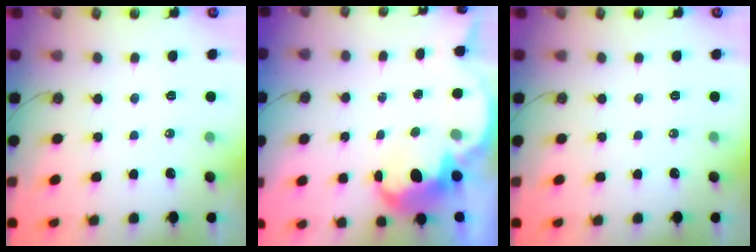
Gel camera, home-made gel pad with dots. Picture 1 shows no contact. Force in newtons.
{"total": 8.5, "press": 8.4, "slide": 0.6}
{"total": 0.0}